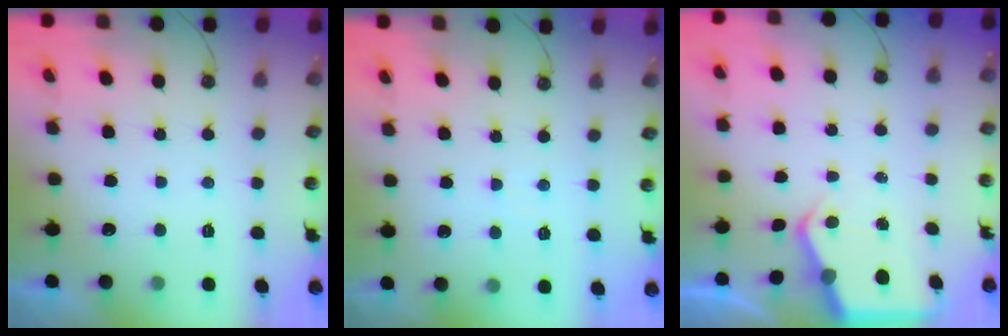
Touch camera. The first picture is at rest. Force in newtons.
{"total": 1.9, "press": 1.9, "slide": 0.3}
{"total": 4.7, "press": 4.6, "slide": 0.7}